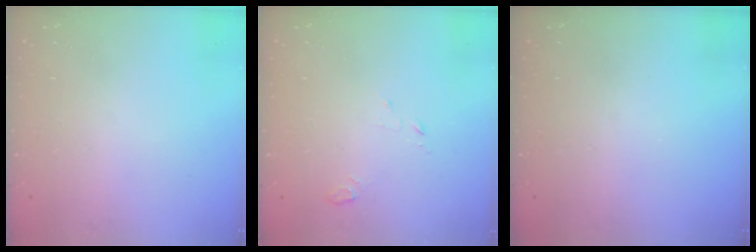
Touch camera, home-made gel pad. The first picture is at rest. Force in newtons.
{"total": 2.8, "press": 2.8, "slide": 0.3}
{"total": 0.0}